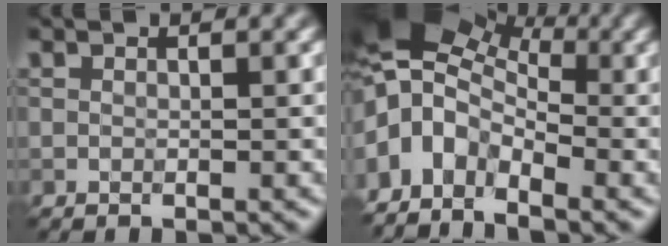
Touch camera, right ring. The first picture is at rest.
{"total": 12.0, "force": [-0.9, 8.6, 8.3], "torque": [-0.147, 0.007, -0.015]}